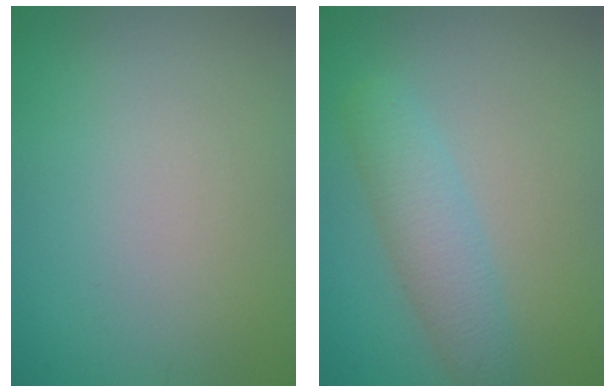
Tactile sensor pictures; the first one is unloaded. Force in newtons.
{"total": 3.6, "press": 3.6, "slide": 0.0}